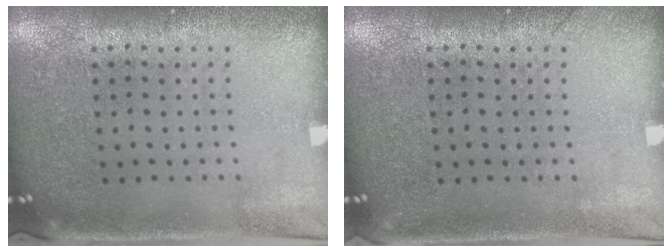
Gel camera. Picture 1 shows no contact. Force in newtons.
{"total": 0.8, "press": 0.8, "slide": 0.1}